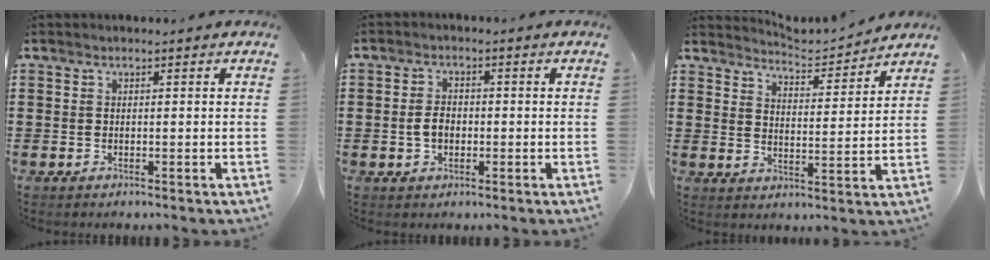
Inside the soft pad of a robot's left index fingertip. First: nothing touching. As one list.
[{"total": 3.3, "force": [-0.4, 2.1, 2.5], "torque": [-0.055, 0.001, -0.011]}, {"total": 4.2, "force": [4.2, 0.0, 0.3], "torque": [-0.021, -0.033, 0.067]}]